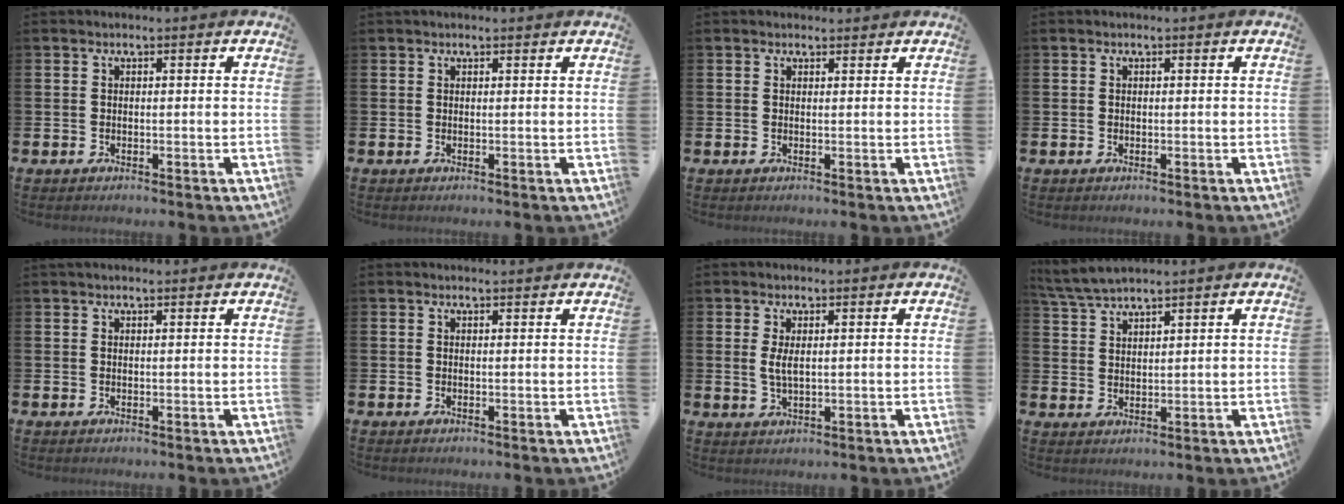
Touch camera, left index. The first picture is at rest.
{"total": 0.6, "force": [0.5, 0.1, 0.2], "torque": [0.009, -0.004, 0.007]}
{"total": 0.9, "force": [0.8, 0.3, 0.1], "torque": [0.009, -0.001, 0.013]}
{"total": 0.0}
{"total": 0.8, "force": [0.8, 0.1, 0.2], "torque": [0.009, -0.005, 0.012]}
{"total": 0.6, "force": [0.6, 0.0, 0.0], "torque": [0.012, -0.007, 0.008]}
{"total": 2.4, "force": [1.0, 0.8, 2.1], "torque": [-0.038, 0.001, 0.015]}
{"total": 4.0, "force": [3.8, 0.1, 1.1], "torque": [-0.035, -0.012, 0.071]}